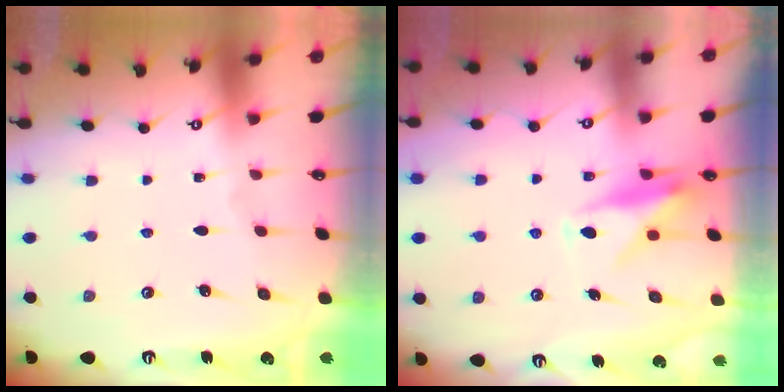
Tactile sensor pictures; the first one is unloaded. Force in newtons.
{"total": 10.9, "press": 10.9, "slide": 0.6}